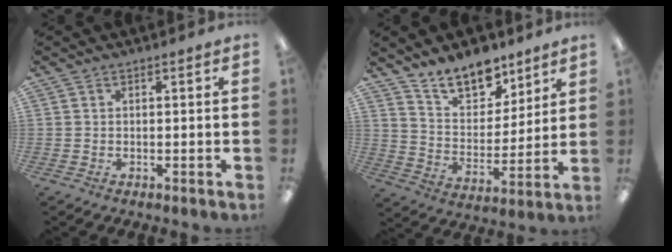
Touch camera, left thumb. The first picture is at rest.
{"total": 12.9, "force": [10.6, 5.9, 4.2], "torque": [-0.063, -0.072, 0.198]}